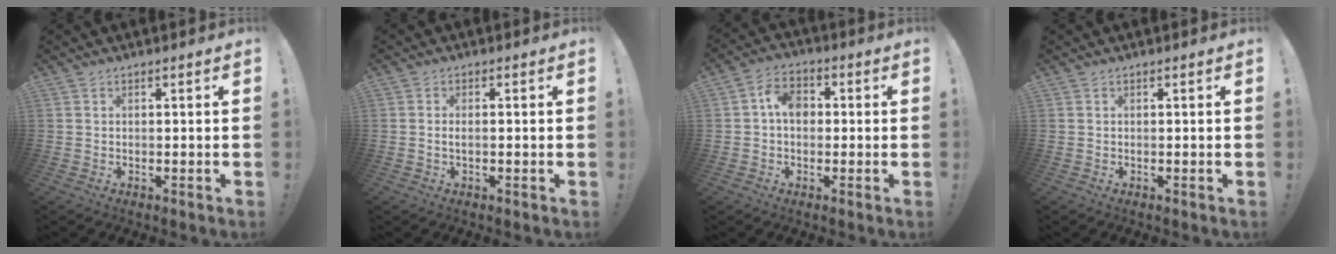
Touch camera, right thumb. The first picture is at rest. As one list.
[{"total": 1.5, "force": [-0.5, 0.4, 1.3], "torque": [-0.031, 0.006, -0.006]}, {"total": 7.0, "force": [0.6, 5.1, 4.7], "torque": [-0.080, 0.014, 0.014]}, {"total": 0.0}]